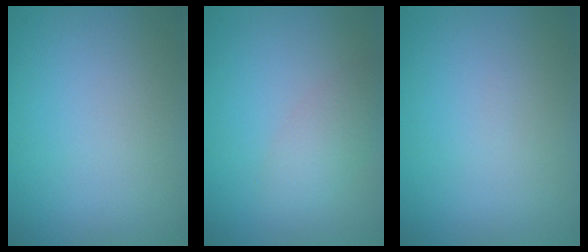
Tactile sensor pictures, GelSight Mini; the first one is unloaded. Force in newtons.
{"total": 2.4, "press": 2.4, "slide": 0.2}
{"total": 0.0}